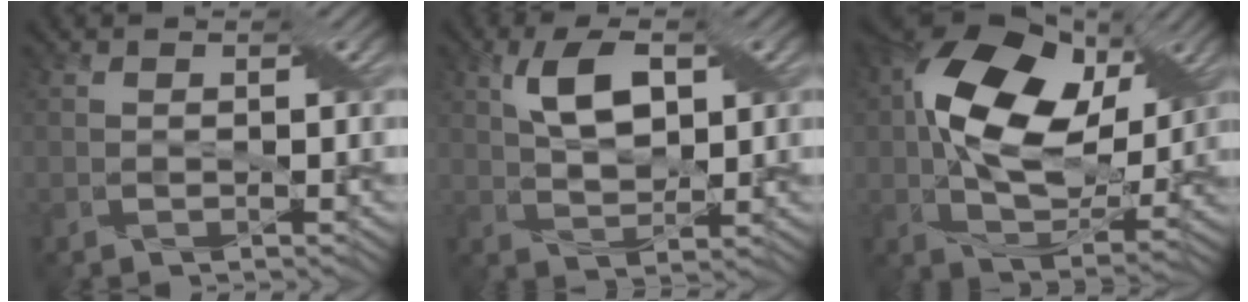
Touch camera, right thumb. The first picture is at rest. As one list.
[{"total": 6.4, "force": [2.2, 3.2, 5.1], "torque": [-0.106, 0.005, 0.041]}, {"total": 16.2, "force": [3.7, 9.9, 12.3], "torque": [-0.227, 0.011, 0.065]}]